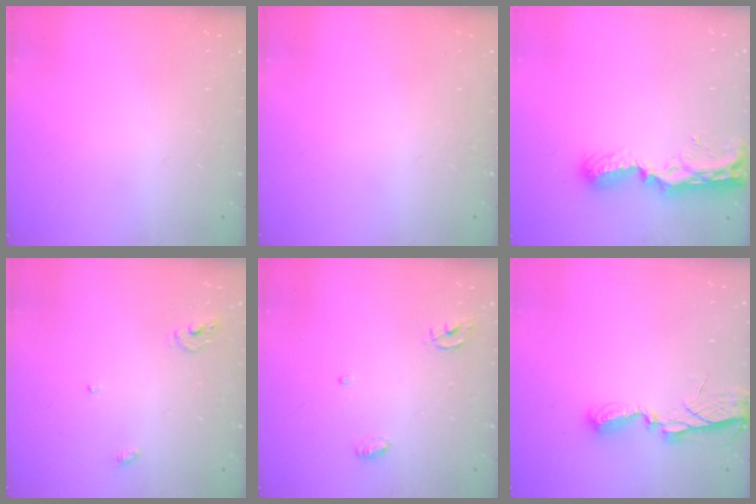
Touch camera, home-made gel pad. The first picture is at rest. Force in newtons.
{"total": 0.0}
{"total": 9.4, "press": 9.3, "slide": 1.2}
{"total": 5.2, "press": 5.2, "slide": 0.4}
{"total": 3.9, "press": 3.9, "slide": 0.2}
{"total": 6.2, "press": 6.2, "slide": 0.0}